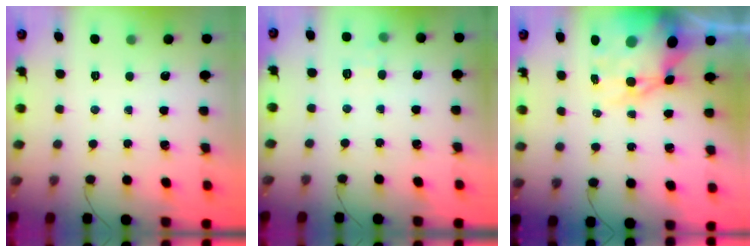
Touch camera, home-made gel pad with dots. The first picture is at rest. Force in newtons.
{"total": 4.9, "press": 4.7, "slide": 1.4}
{"total": 13.6, "press": 13.2, "slide": 3.5}